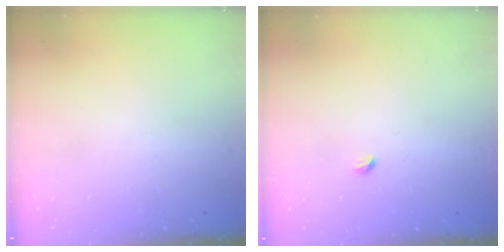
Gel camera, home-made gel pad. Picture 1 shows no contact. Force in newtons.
{"total": 2.7, "press": 2.6, "slide": 0.6}